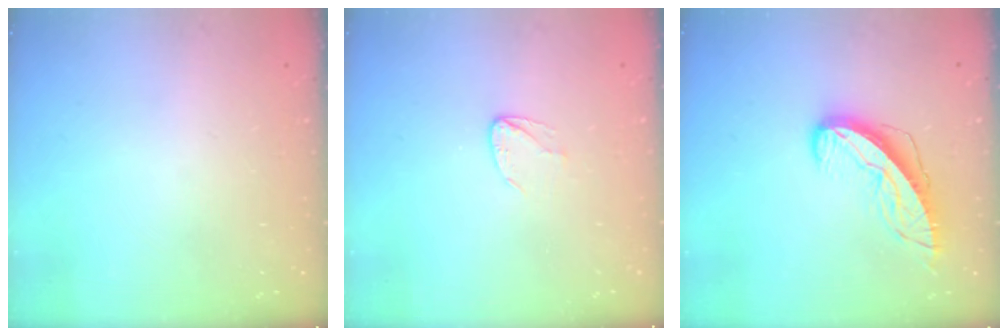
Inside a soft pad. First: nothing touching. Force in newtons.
{"total": 3.6, "press": 3.6, "slide": 0.4}
{"total": 9.6, "press": 9.5, "slide": 1.1}